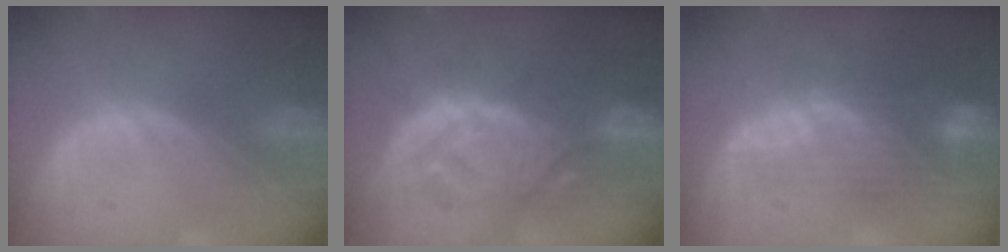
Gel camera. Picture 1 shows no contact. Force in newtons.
{"total": 9.5, "press": 9.4, "slide": 0.5}
{"total": 9.8, "press": 8.3, "slide": 5.1}